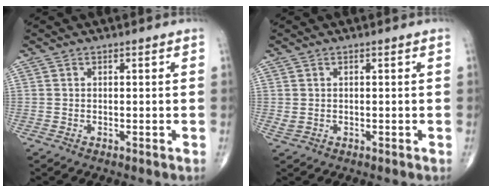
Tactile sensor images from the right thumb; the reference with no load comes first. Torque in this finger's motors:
{"motor_torque": [-0.26, 0.41, -0.06, -0.12, 0.01]}